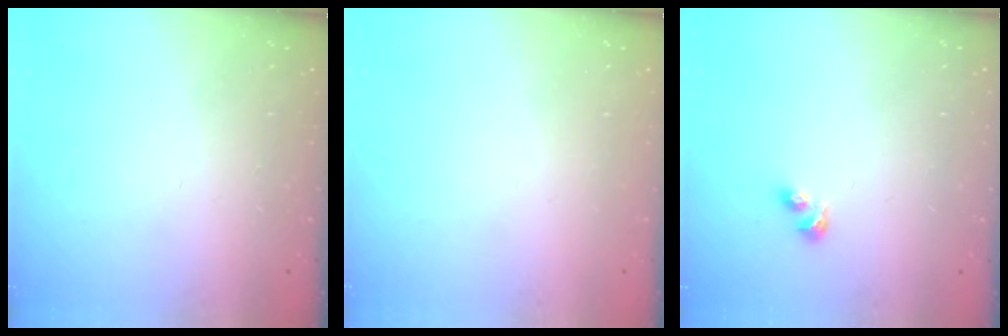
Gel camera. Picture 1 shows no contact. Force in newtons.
{"total": 0.0}
{"total": 3.4, "press": 3.3, "slide": 1.0}